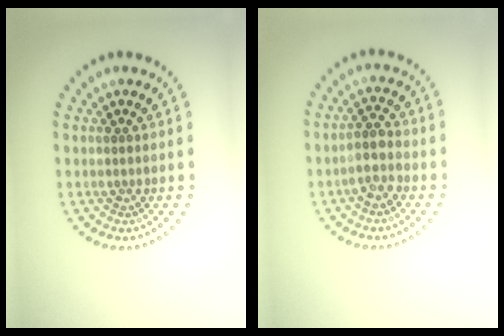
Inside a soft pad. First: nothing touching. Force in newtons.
{"total": 2.2, "press": 2.0, "slide": 0.9}